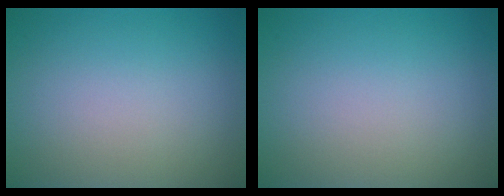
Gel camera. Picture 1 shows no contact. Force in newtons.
{"total": 0.0}